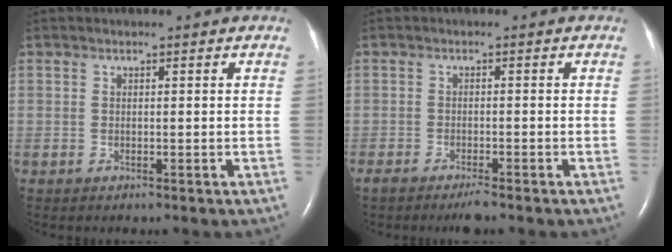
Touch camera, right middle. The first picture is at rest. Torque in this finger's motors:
{"motor_torque": [0.50, -0.28, -0.04, 0.01]}